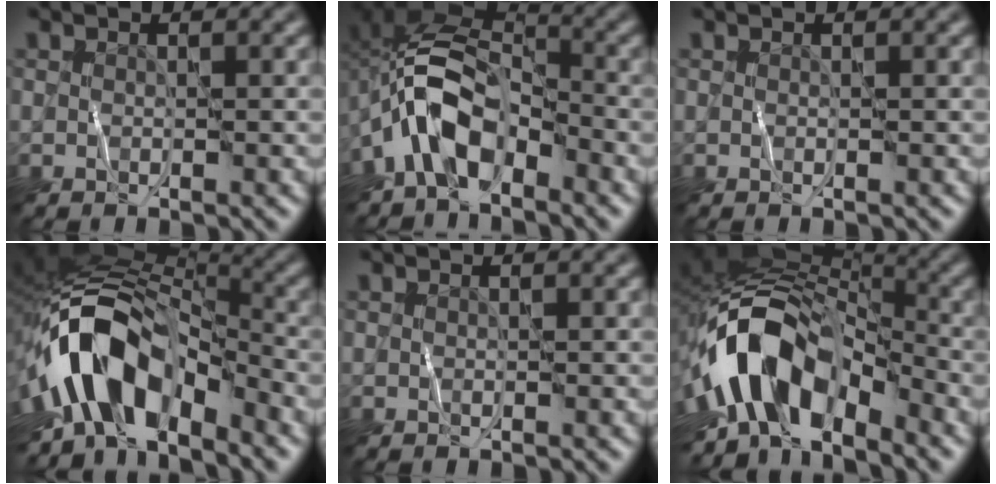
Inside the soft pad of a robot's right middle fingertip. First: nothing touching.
{"total": 7.6, "force": [-3.4, 4.5, 5.1], "torque": [-0.087, 0.010, -0.078]}
{"total": 0.0}
{"total": 11.8, "force": [-5.5, 6.3, 8.2], "torque": [-0.139, 0.008, -0.108]}
{"total": 0.0}
{"total": 11.2, "force": [-5.1, 6.6, 7.5], "torque": [-0.122, 0.009, -0.099]}